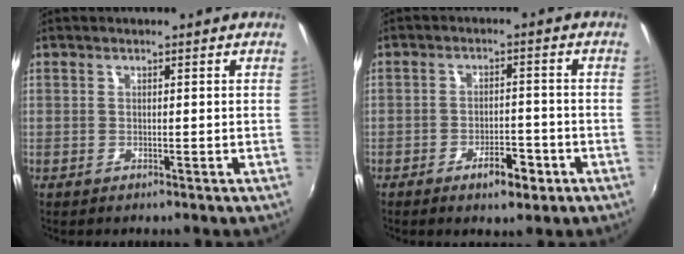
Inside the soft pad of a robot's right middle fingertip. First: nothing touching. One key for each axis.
{"total": 5.4, "fx": -3.1, "fy": 2.1, "fz": 3.9, "tx": -0.073, "ty": 0.001, "tz": -0.041}